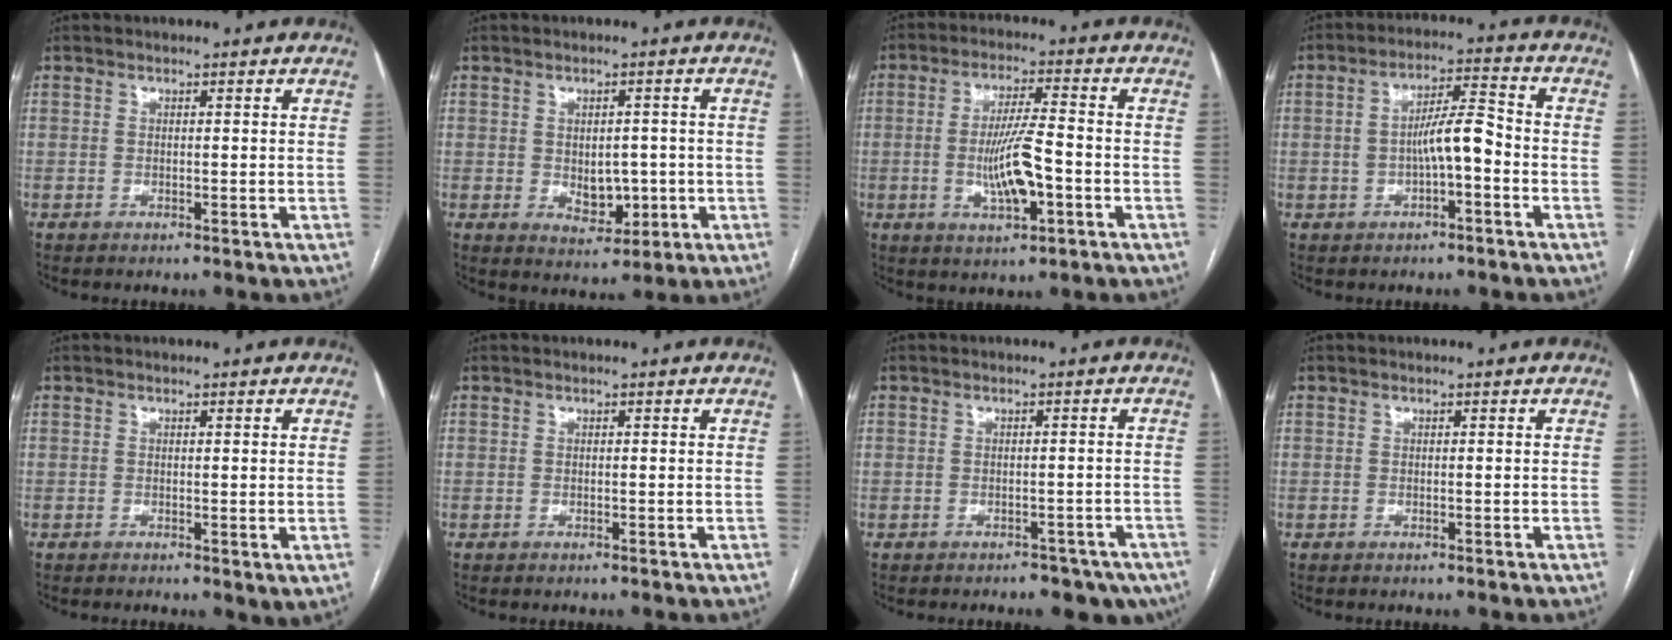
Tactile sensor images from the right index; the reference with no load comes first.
{"total": 5.4, "force": [-0.7, 3.5, 4.1], "torque": [-0.055, 0.000, 0.002]}
{"total": 8.6, "force": [-2.1, 1.5, 8.2], "torque": [-0.159, 0.000, -0.036]}
{"total": 6.8, "force": [-1.3, 1.8, 6.5], "torque": [-0.116, 0.025, -0.020]}
{"total": 1.6, "force": [0.2, 0.6, 1.5], "torque": [-0.027, -0.008, 0.005]}
{"total": 0.0}
{"total": 8.2, "force": [-6.1, 4.7, 3.0], "torque": [-0.021, 0.009, -0.066]}
{"total": 0.0}